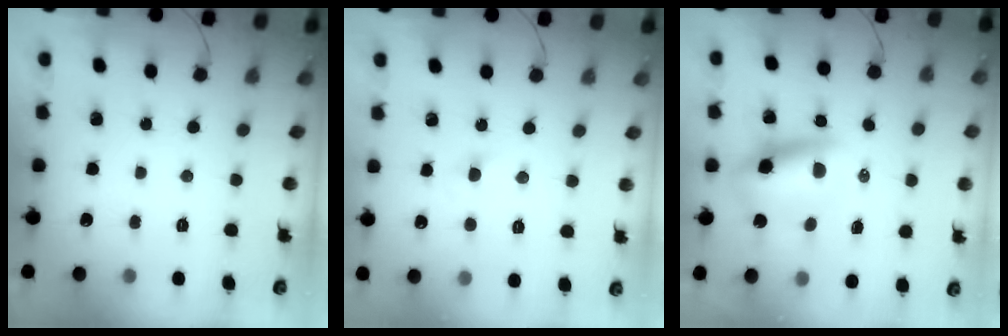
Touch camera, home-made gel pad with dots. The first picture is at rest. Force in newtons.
{"total": 2.3, "press": 2.1, "slide": 0.9}
{"total": 9.2, "press": 8.9, "slide": 2.5}